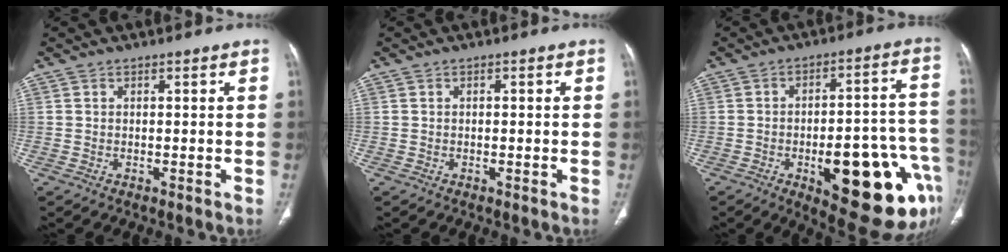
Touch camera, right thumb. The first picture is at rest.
{"total": 0.0}
{"total": 23.5, "force": [-8.8, 8.7, 19.9], "torque": [-0.197, 0.038, -0.097]}